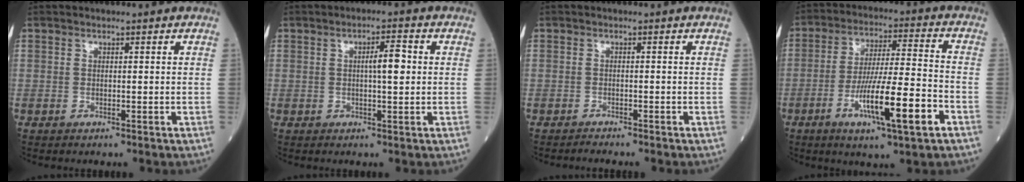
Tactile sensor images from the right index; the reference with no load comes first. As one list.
[{"total": 4.0, "force": [0.5, 0.7, 3.9], "torque": [-0.062, 0.005, 0.005]}, {"total": 1.3, "force": [-1.3, -0.2, 0.3], "torque": [-0.001, 0.002, -0.019]}, {"total": 13.8, "force": [-5.6, 0.9, 12.6], "torque": [-0.226, -0.011, -0.094]}]